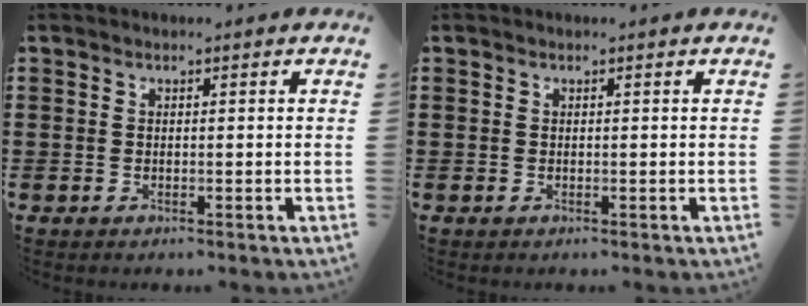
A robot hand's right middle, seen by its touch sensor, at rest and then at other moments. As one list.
[{"total": 0.0}]